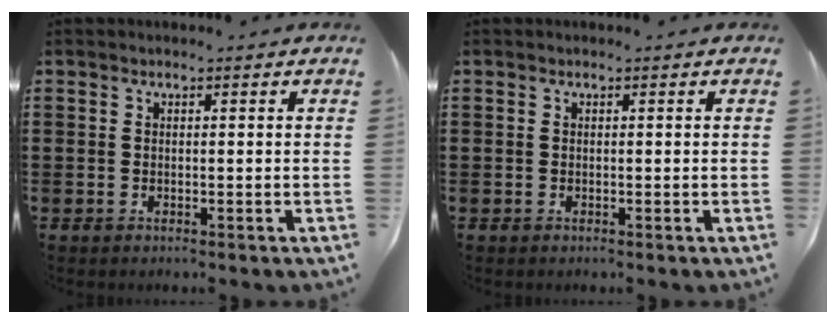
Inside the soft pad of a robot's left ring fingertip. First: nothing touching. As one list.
[{"total": 0.0}]